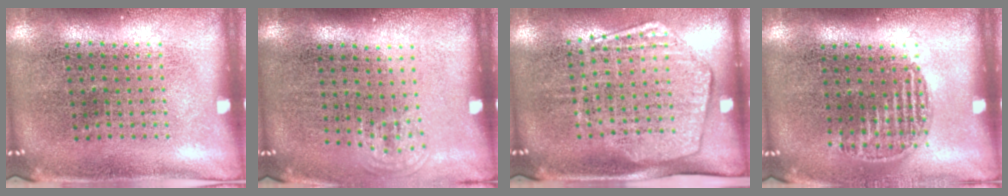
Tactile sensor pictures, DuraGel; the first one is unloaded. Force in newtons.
{"total": 0.7, "press": 0.5, "slide": 0.4}
{"total": 1.9, "press": 1.6, "slide": 1.1}
{"total": 0.9, "press": 0.8, "slide": 0.5}